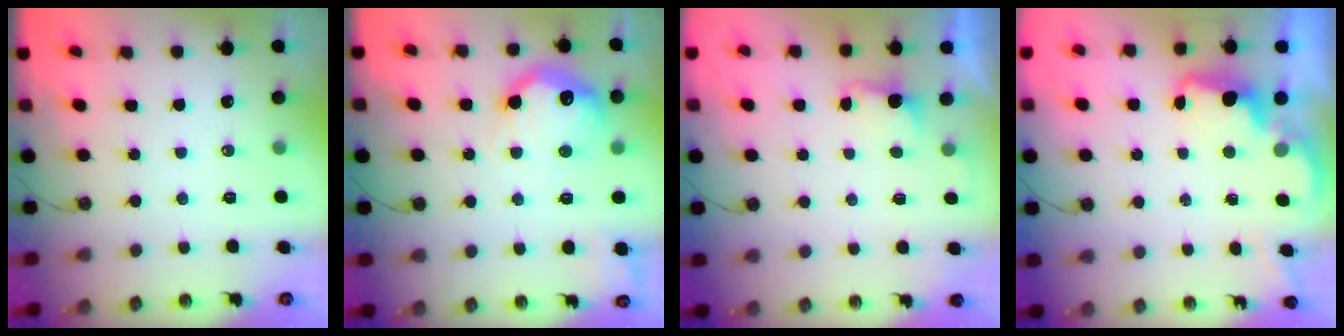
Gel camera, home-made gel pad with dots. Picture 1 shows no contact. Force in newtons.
{"total": 16.0, "press": 16.0, "slide": 1.0}
{"total": 1.4, "press": 1.1, "slide": 0.9}
{"total": 2.5, "press": 2.4, "slide": 0.5}